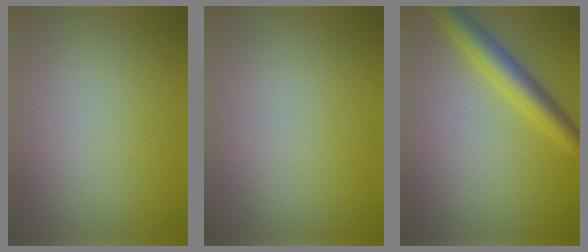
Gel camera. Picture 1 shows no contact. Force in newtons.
{"total": 0.0}
{"total": 4.0, "press": 4.0, "slide": 0.1}